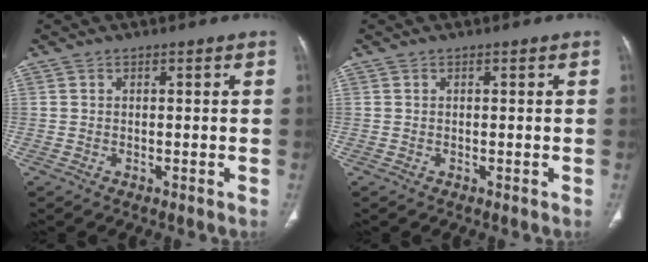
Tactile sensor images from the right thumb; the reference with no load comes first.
{"total": 0.0}